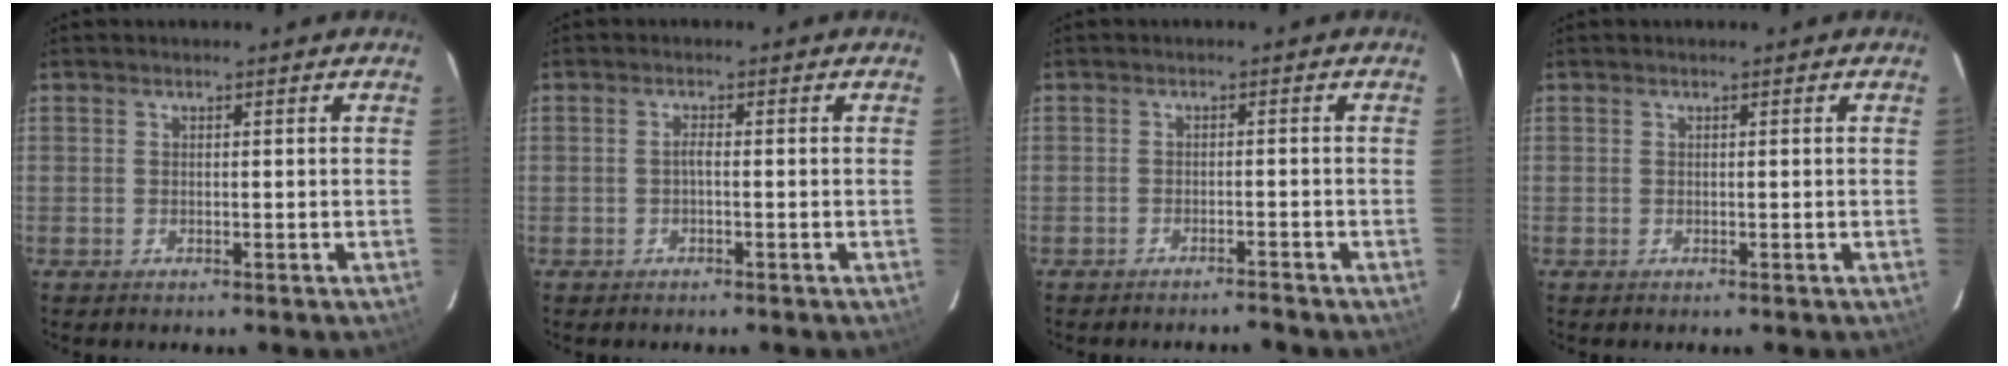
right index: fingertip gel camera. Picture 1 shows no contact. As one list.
[{"total": 1.0, "force": [-0.4, 0.0, 0.9], "torque": [-0.018, 0.005, -0.010]}, {"total": 2.3, "force": [-2.2, 0.1, 0.4], "torque": [-0.014, 0.002, -0.030]}, {"total": 0.0}]